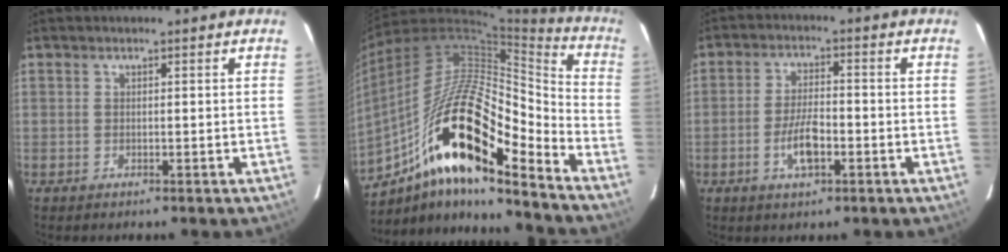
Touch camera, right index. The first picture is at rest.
{"total": 21.8, "force": [-11.7, 5.0, 17.7], "torque": [-0.318, 0.017, -0.197]}
{"total": 5.8, "force": [-2.1, 1.9, 5.1], "torque": [-0.100, 0.002, -0.036]}